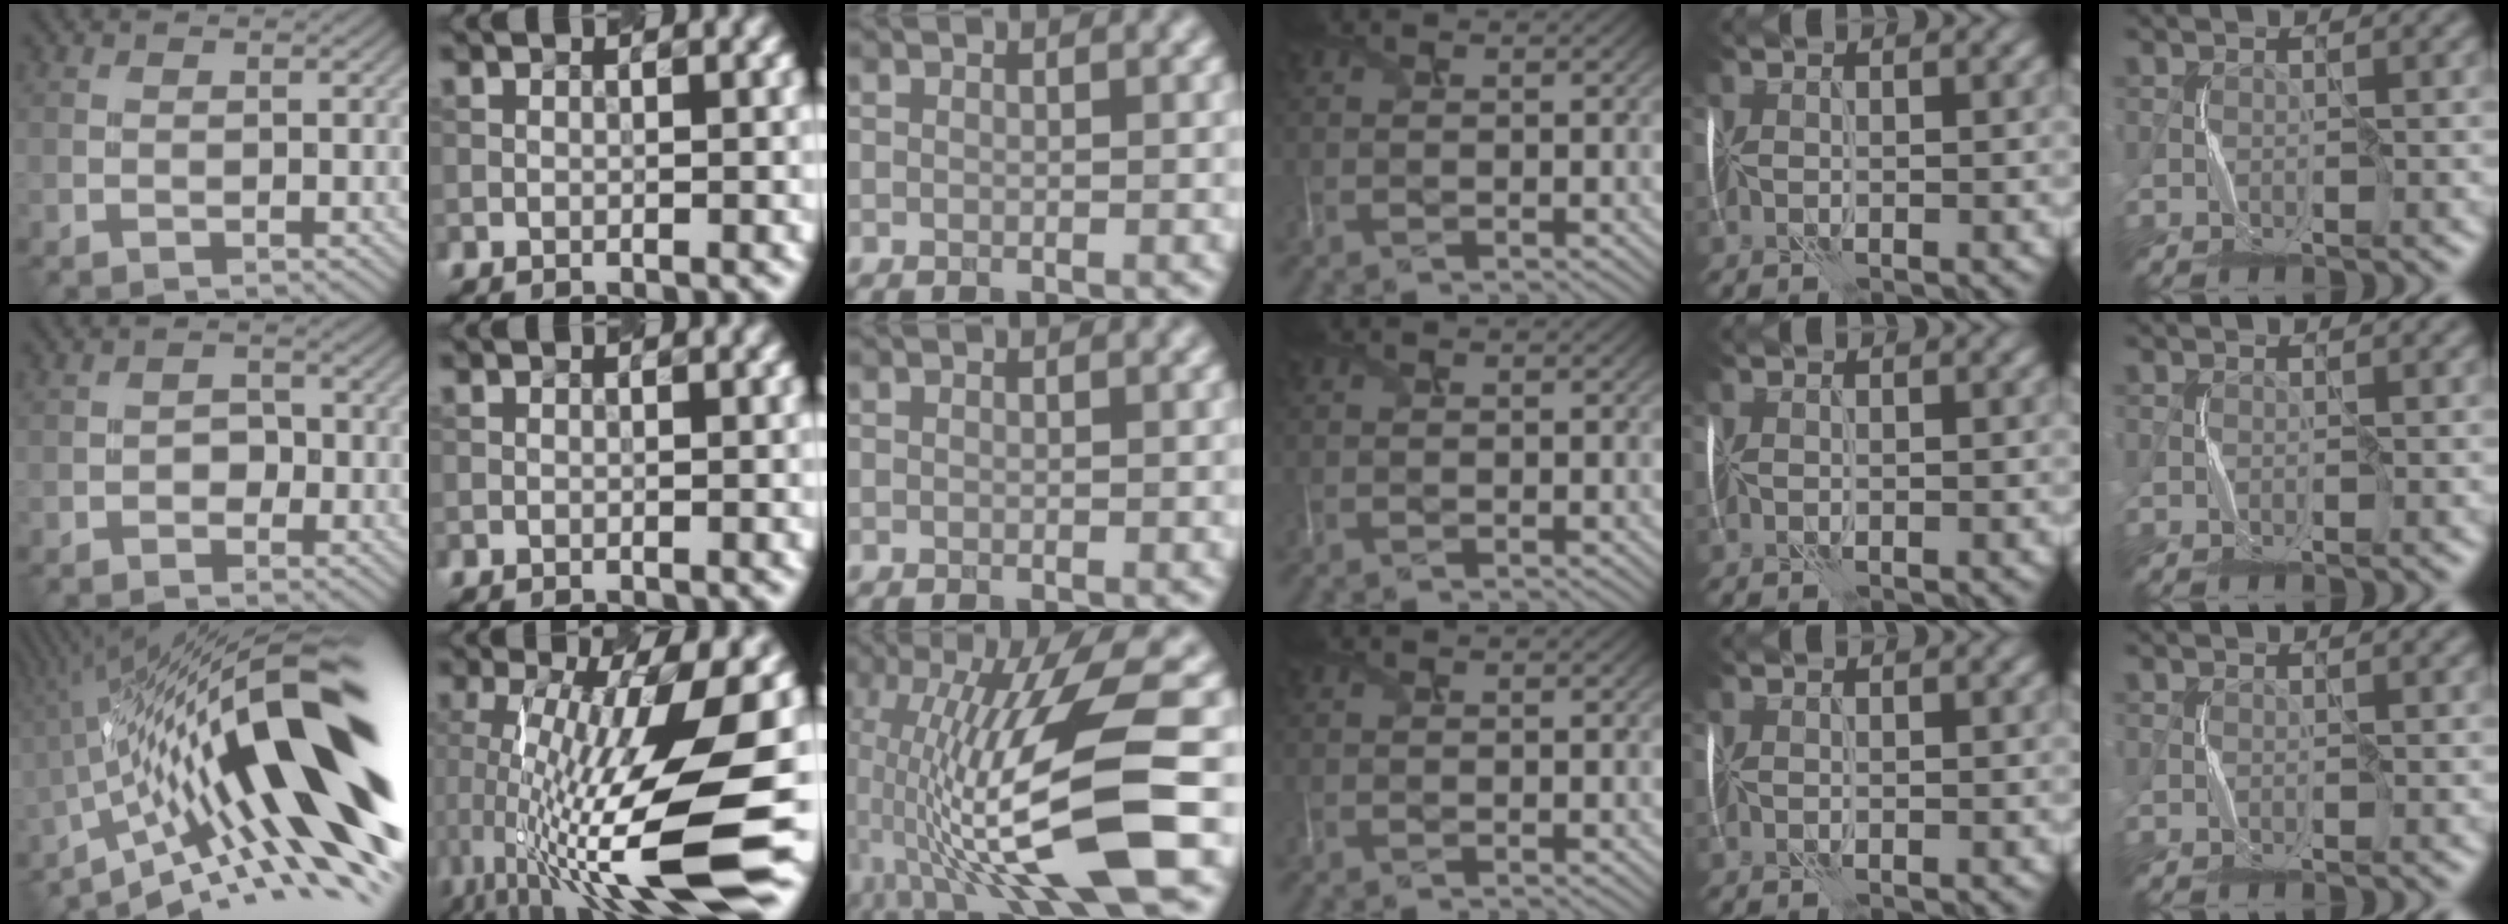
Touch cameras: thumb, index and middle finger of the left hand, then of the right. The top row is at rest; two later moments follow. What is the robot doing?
{"motion": "shake", "object": "plastic piggy bank"}